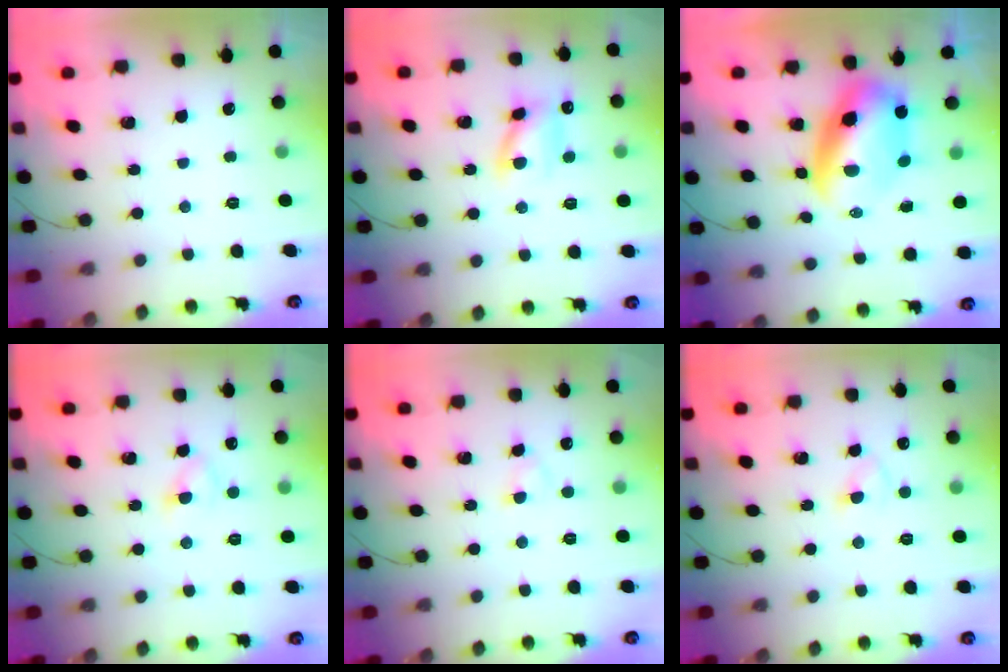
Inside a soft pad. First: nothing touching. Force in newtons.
{"total": 7.5, "press": 7.4, "slide": 1.4}
{"total": 9.0, "press": 8.7, "slide": 2.2}
{"total": 3.2, "press": 3.0, "slide": 1.1}
{"total": 2.0, "press": 1.7, "slide": 1.0}
{"total": 2.4, "press": 2.1, "slide": 1.0}